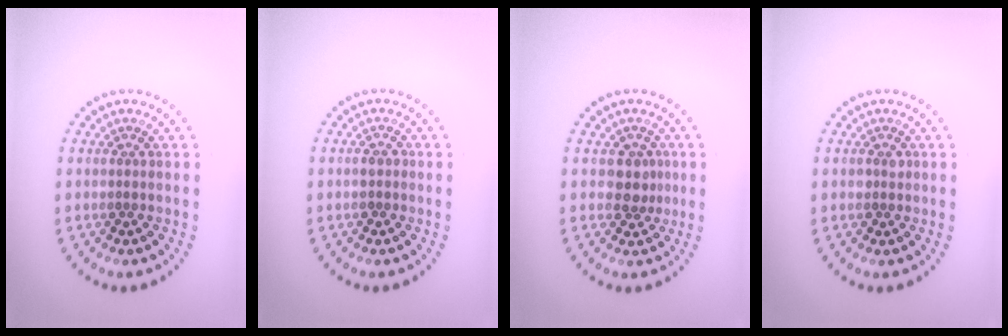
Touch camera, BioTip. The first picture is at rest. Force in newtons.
{"total": 1.1, "press": 1.1, "slide": 0.3}
{"total": 2.0, "press": 1.7, "slide": 1.0}
{"total": 1.1, "press": 1.1, "slide": 0.4}